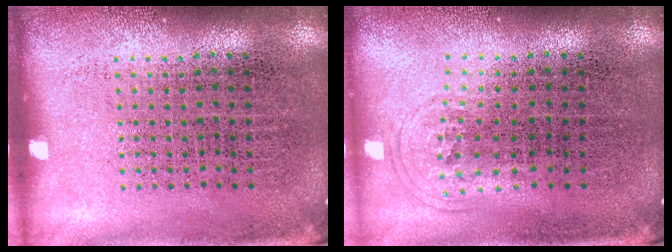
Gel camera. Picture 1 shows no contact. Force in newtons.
{"total": 0.8, "press": 0.5, "slide": 0.7}